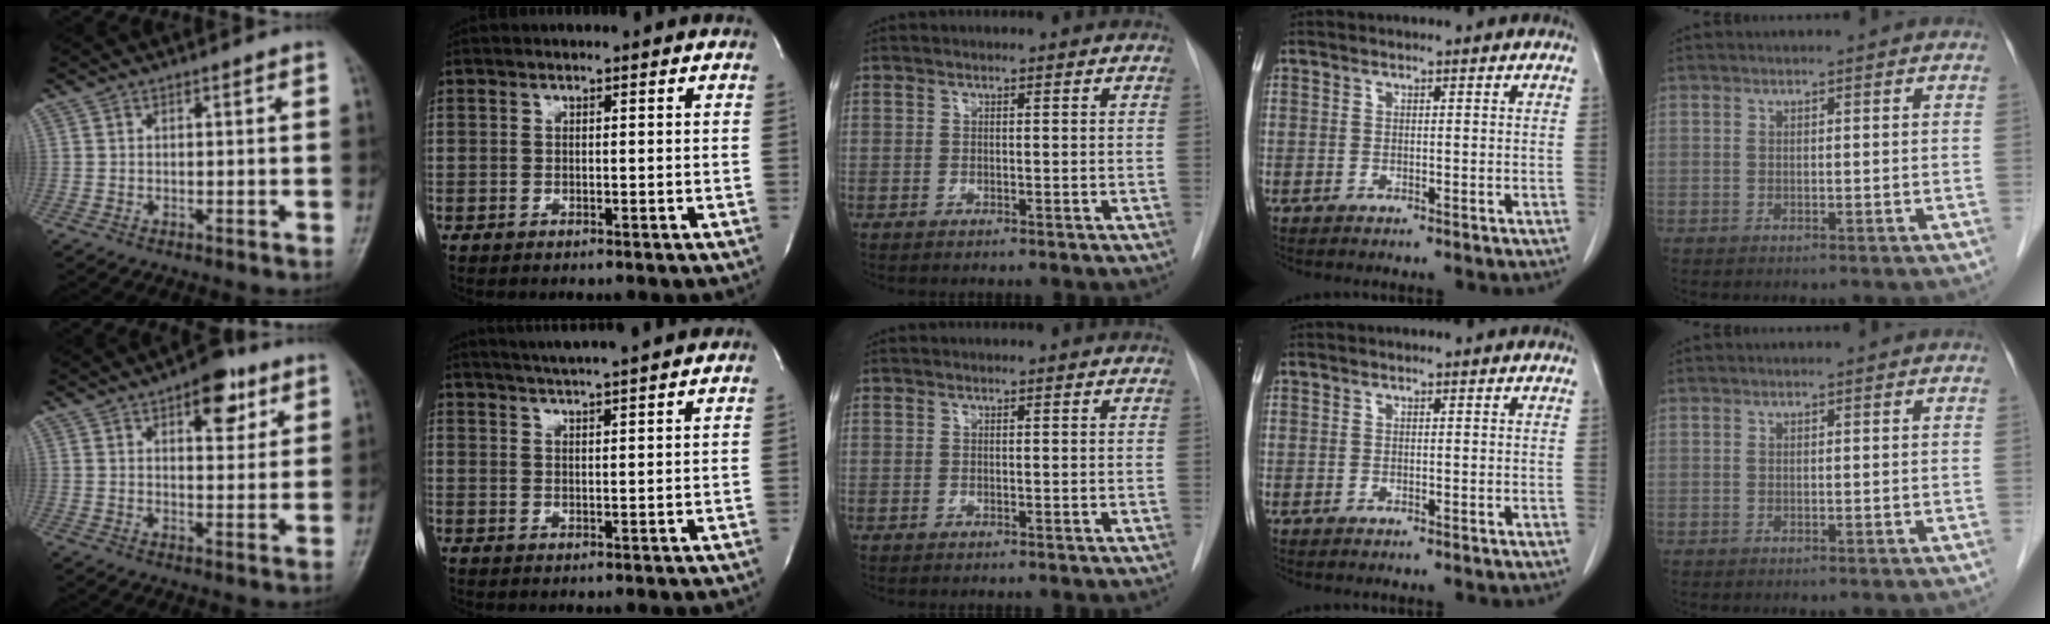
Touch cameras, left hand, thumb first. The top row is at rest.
{"thumb": {"total": 9.0, "force": [4.6, 4.4, 6.3], "torque": [-0.055, -0.016, 0.059]}, "index": {"total": 10.3, "force": [9.2, -0.6, 4.5], "torque": [-0.078, 0.018, 0.125]}}